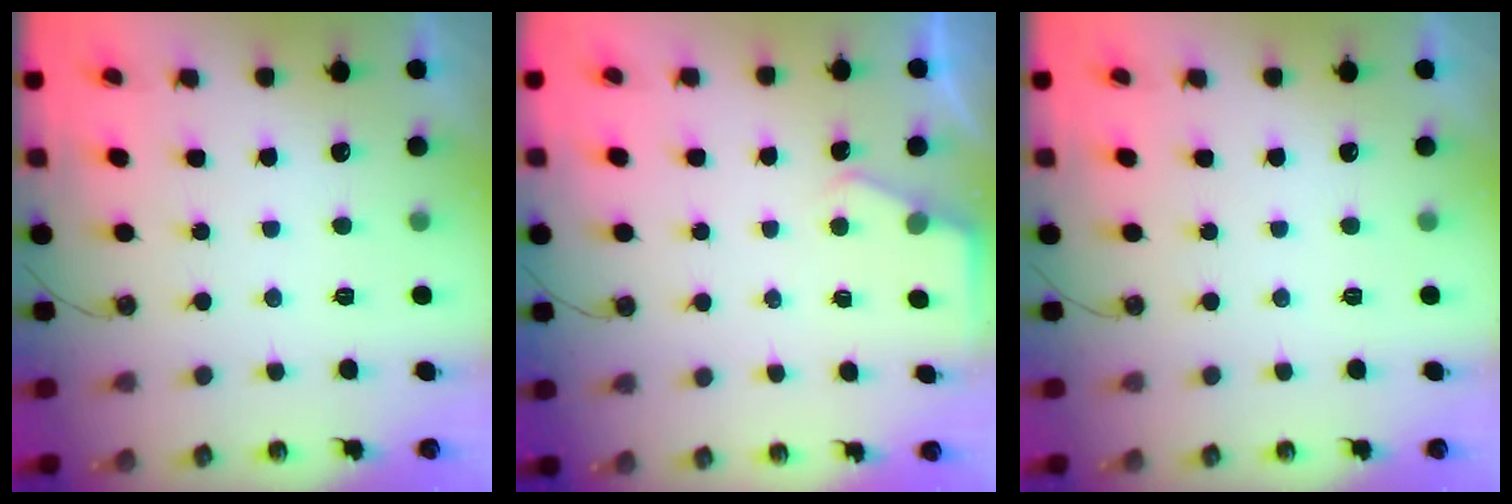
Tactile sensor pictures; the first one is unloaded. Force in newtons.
{"total": 2.6, "press": 2.6, "slide": 0.4}
{"total": 0.0}